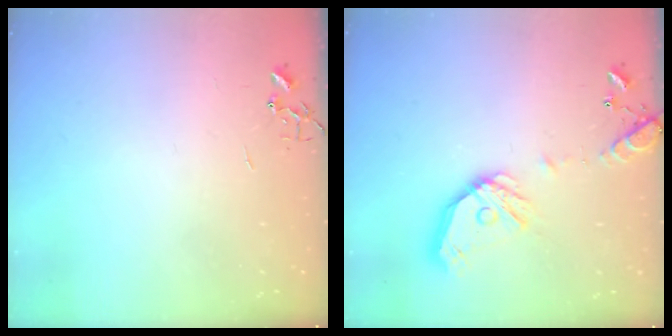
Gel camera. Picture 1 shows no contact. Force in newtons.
{"total": 15.7, "press": 15.4, "slide": 2.5}